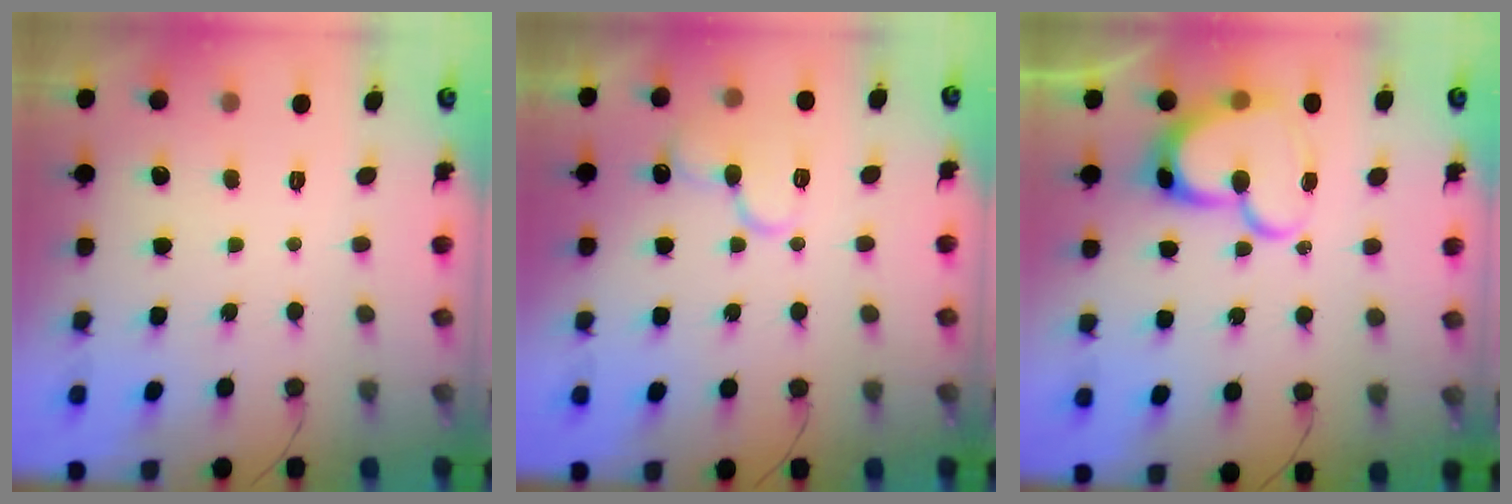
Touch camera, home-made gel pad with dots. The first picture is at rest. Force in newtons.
{"total": 12.1, "press": 11.9, "slide": 1.6}
{"total": 17.1, "press": 17.0, "slide": 1.7}